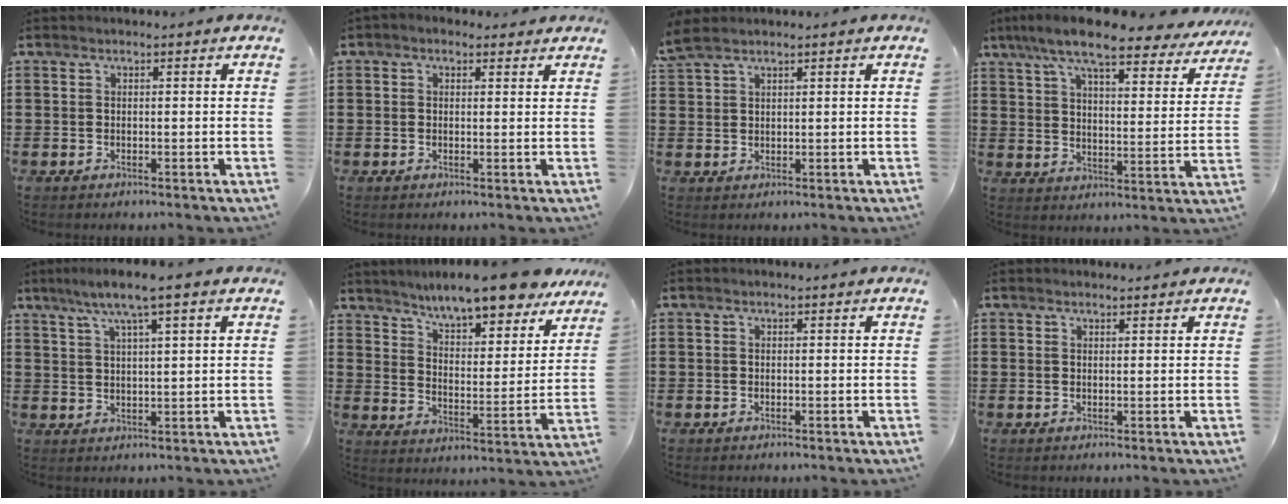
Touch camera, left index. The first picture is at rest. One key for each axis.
{"total": 1.3, "fx": 0.9, "fy": 0.8, "fz": 0.6, "tx": -0.014, "ty": 0.007, "tz": 0.015}
{"total": 2.6, "fx": 2.0, "fy": 0.8, "fz": 1.5, "tx": -0.034, "ty": 0.003, "tz": 0.039}
{"total": 10.3, "fx": 8.4, "fy": 1.5, "fz": 5.7, "tx": -0.133, "ty": -0.035, "tz": 0.143}
{"total": 5.9, "fx": 3.8, "fy": 0.0, "fz": 4.5, "tx": -0.096, "ty": -0.003, "tz": 0.063}
{"total": 9.0, "fx": 8.3, "fy": -0.1, "fz": 3.5, "tx": -0.081, "ty": -0.054, "tz": 0.141}
{"total": 0.0}
{"total": 1.0, "fx": 0.9, "fy": 0.1, "fz": 0.2, "tx": -0.006, "ty": -0.001, "tz": 0.019}